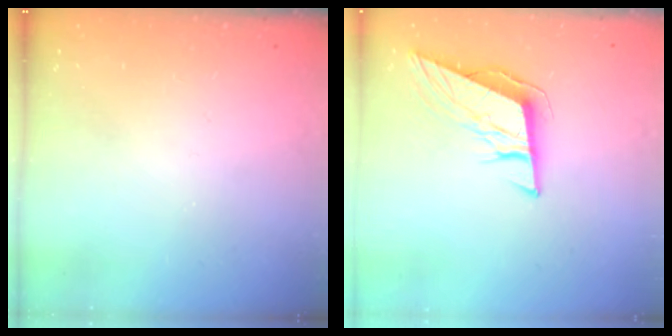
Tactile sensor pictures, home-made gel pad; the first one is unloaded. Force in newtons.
{"total": 10.2, "press": 9.6, "slide": 3.5}